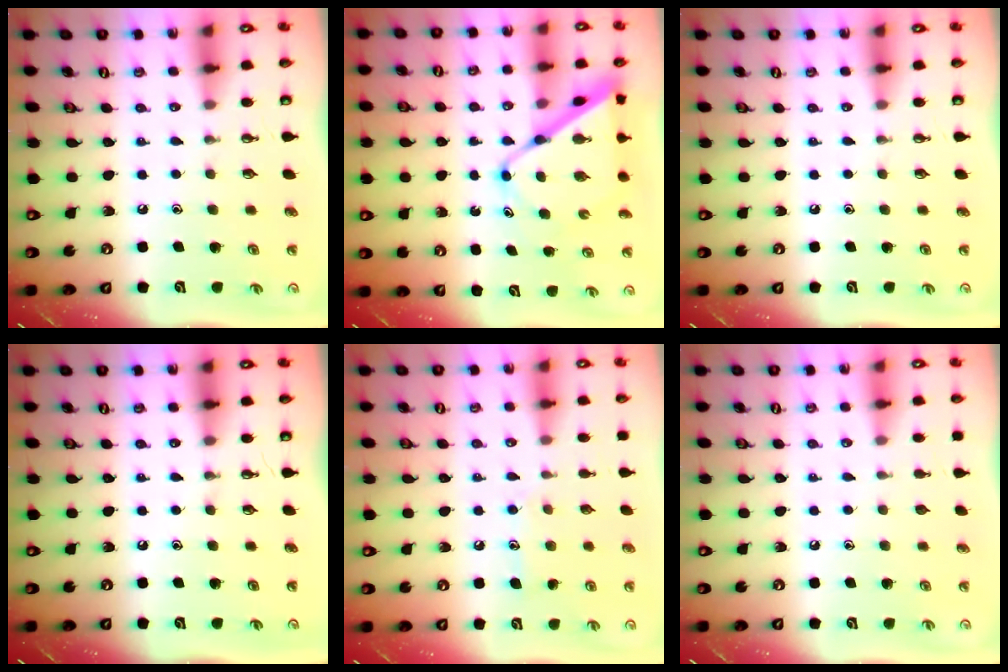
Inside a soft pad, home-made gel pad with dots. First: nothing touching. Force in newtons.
{"total": 11.7, "press": 11.6, "slide": 1.2}
{"total": 0.0}
{"total": 0.0}
{"total": 7.3, "press": 7.3, "slide": 0.5}
{"total": 0.0}